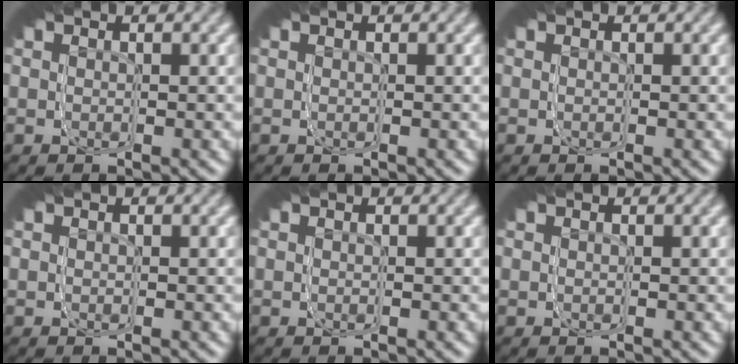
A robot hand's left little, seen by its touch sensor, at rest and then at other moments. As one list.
[{"total": 0.0}, {"total": 0.0}, {"total": 0.0}, {"total": 0.0}, {"total": 0.0}]